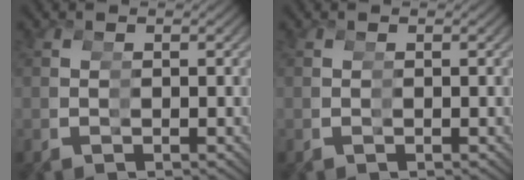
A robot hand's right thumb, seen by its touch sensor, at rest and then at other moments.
{"total": 0.0}